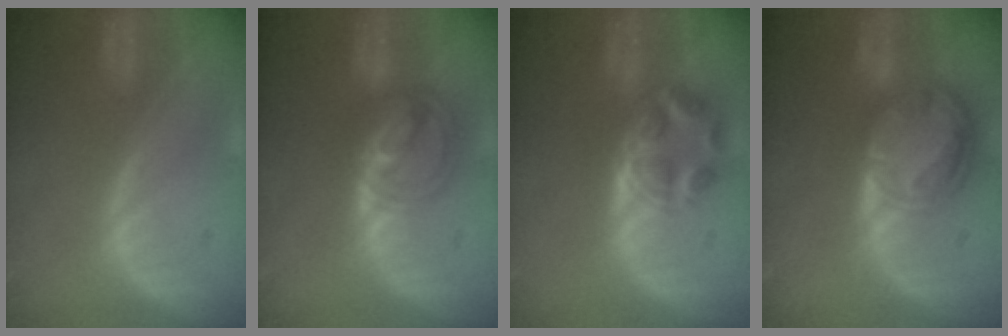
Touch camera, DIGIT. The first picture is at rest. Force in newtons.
{"total": 5.6, "press": 5.6, "slide": 0.5}
{"total": 5.9, "press": 4.8, "slide": 3.4}
{"total": 8.7, "press": 7.4, "slide": 4.6}